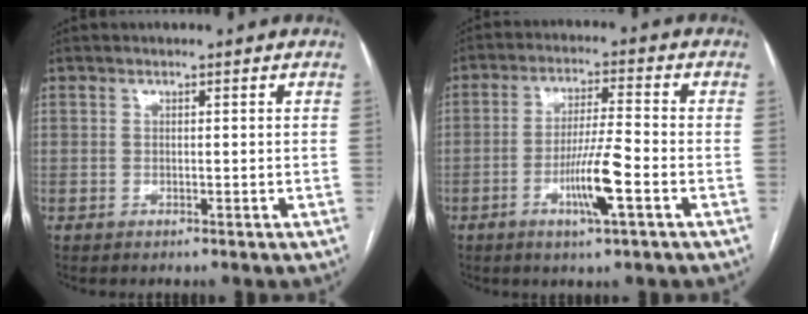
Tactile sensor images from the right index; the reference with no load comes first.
{"total": 8.1, "force": [-3.1, 0.1, 7.5], "torque": [-0.141, -0.007, -0.056]}